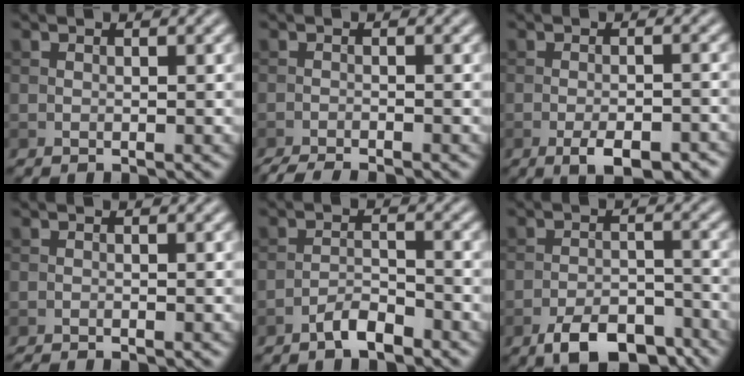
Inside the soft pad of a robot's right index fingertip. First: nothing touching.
{"total": 3.3, "force": [-2.9, 0.3, 1.5], "torque": [-0.028, -0.008, -0.055]}
{"total": 4.7, "force": [-2.7, 1.6, 3.5], "torque": [-0.057, -0.003, -0.034]}
{"total": 1.3, "force": [-1.1, 0.1, 0.6], "torque": [-0.011, 0.000, -0.021]}
{"total": 2.5, "force": [-2.0, 0.7, 1.3], "torque": [-0.023, 0.008, -0.040]}
{"total": 7.0, "force": [-4.9, 2.9, 4.0], "torque": [-0.060, -0.004, -0.084]}